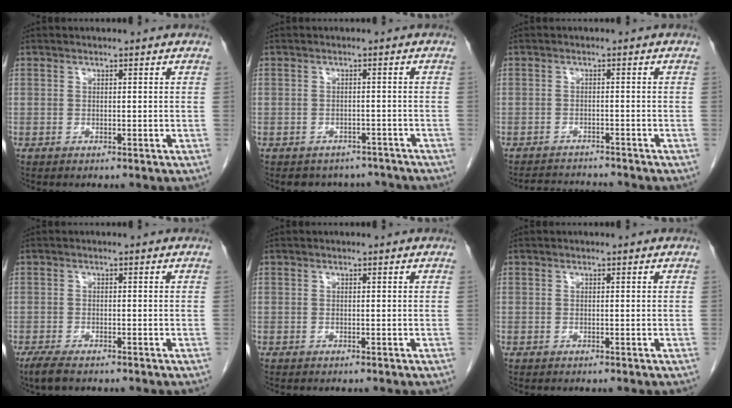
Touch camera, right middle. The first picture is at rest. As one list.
[{"total": 6.0, "force": [-5.4, 2.8, 0.1], "torque": [0.006, 0.012, -0.060]}, {"total": 4.7, "force": [-4.6, 0.1, 0.5], "torque": [-0.009, -0.009, -0.074]}, {"total": 3.3, "force": [-2.4, 0.9, 2.1], "torque": [-0.046, -0.010, -0.038]}, {"total": 0.0}, {"total": 0.0}]